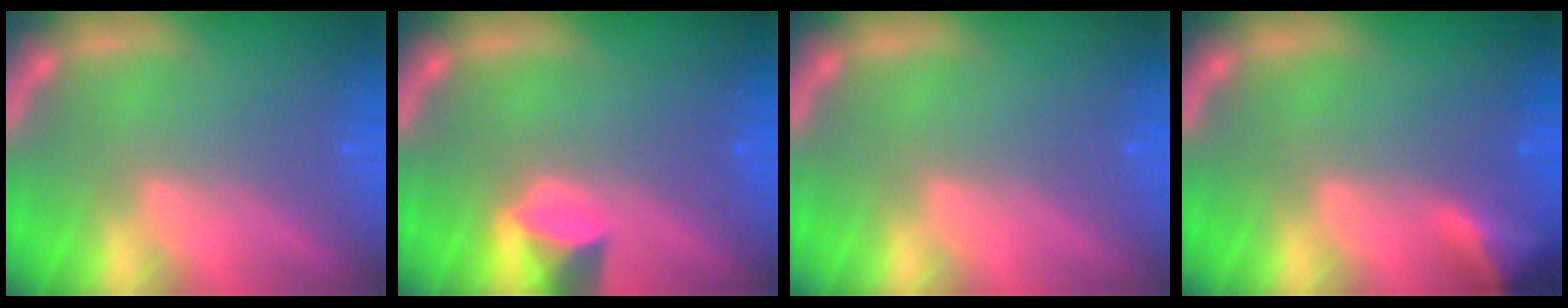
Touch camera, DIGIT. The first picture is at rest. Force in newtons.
{"total": 2.4}
{"total": 0.0}
{"total": 3.5}